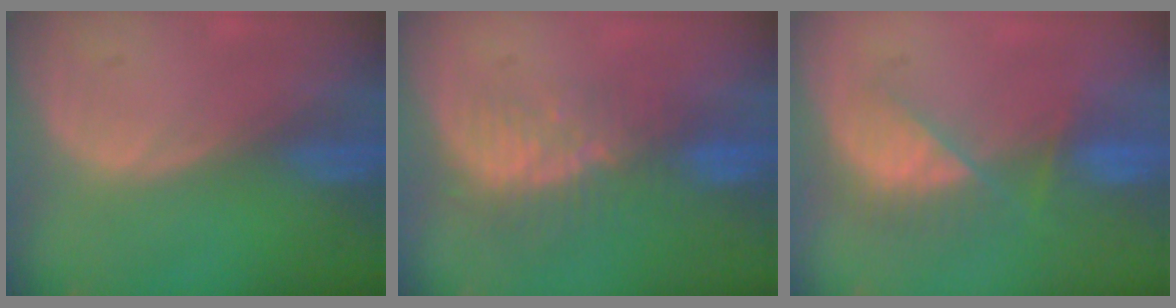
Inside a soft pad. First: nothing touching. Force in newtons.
{"total": 8.2, "press": 7.1, "slide": 4.0}
{"total": 7.6, "press": 6.9, "slide": 3.1}